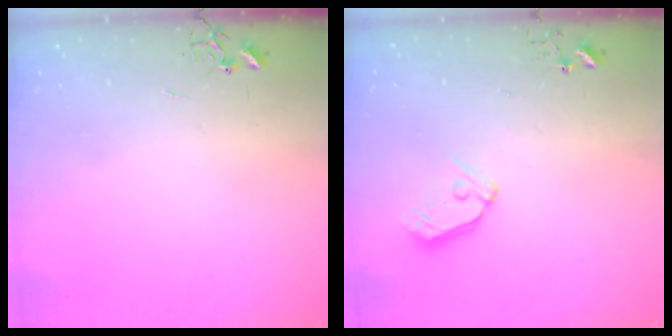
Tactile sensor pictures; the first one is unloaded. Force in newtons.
{"total": 8.4, "press": 8.4, "slide": 0.8}